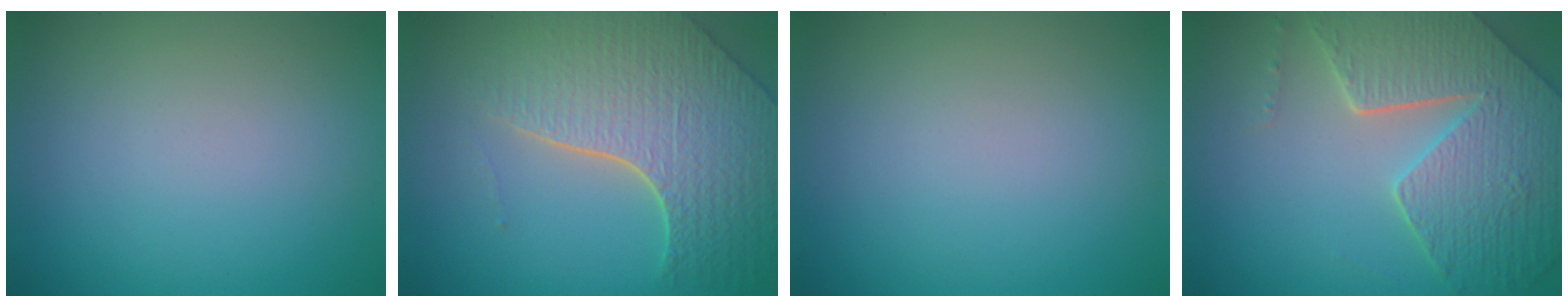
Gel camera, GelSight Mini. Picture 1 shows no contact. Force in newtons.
{"total": 8.0, "press": 5.7, "slide": 5.7}
{"total": 0.0}
{"total": 8.4, "press": 6.0, "slide": 5.8}